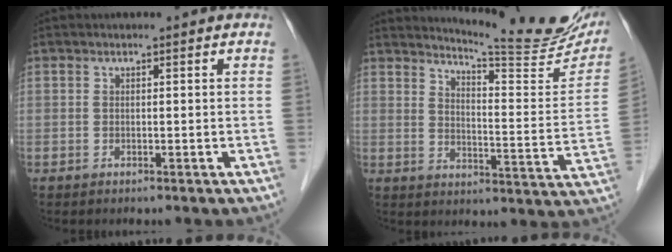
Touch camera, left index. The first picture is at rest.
{"total": 18.8, "force": [17.2, 1.3, 7.6], "torque": [-0.104, -0.078, 0.210]}